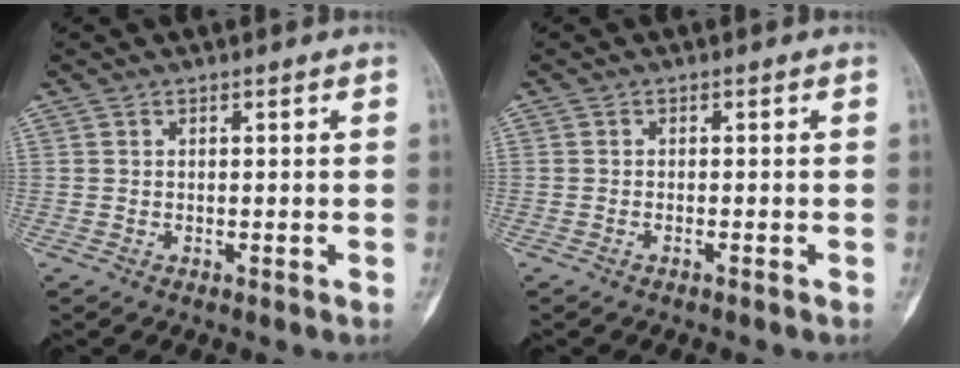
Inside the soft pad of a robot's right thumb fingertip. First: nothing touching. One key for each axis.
{"total": 0.5, "fx": -0.4, "fy": 0.1, "fz": 0.3, "tx": -0.010, "ty": 0.005, "tz": -0.007}